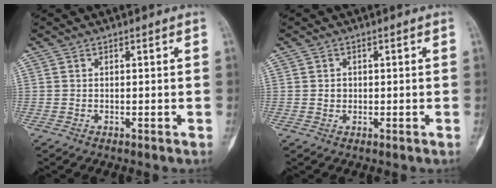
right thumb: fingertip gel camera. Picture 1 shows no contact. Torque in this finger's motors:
{"motor_torque": [0.49, 0.29, 0.40, -0.18, 0.05]}